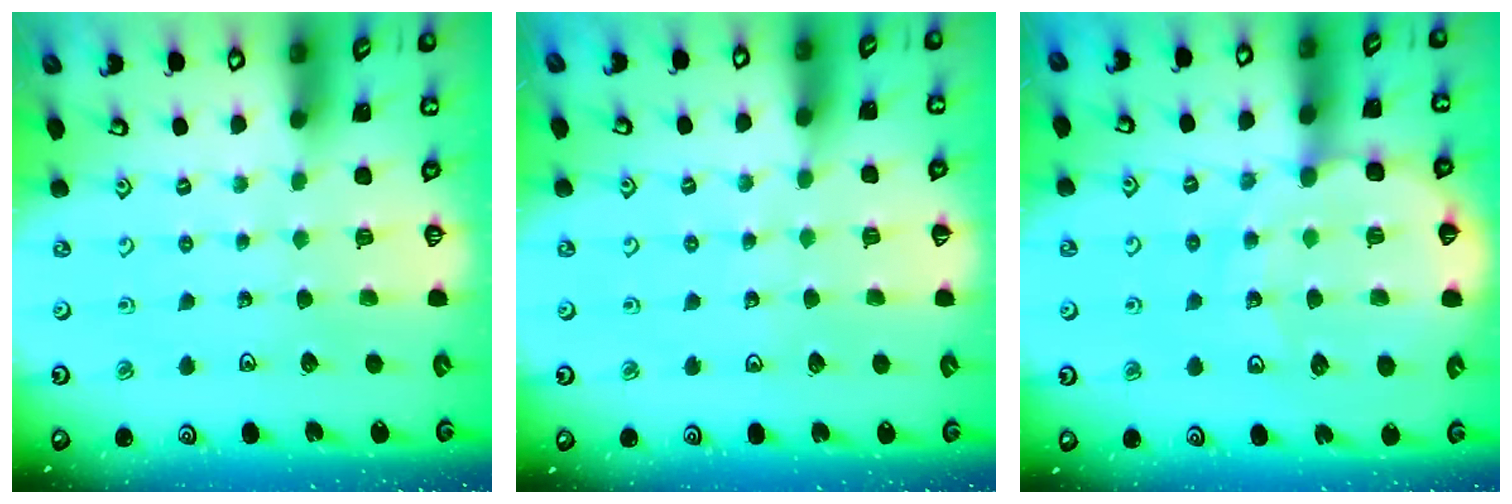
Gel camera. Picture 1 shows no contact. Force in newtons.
{"total": 3.1, "press": 3.1, "slide": 0.3}
{"total": 13.6, "press": 13.2, "slide": 3.2}